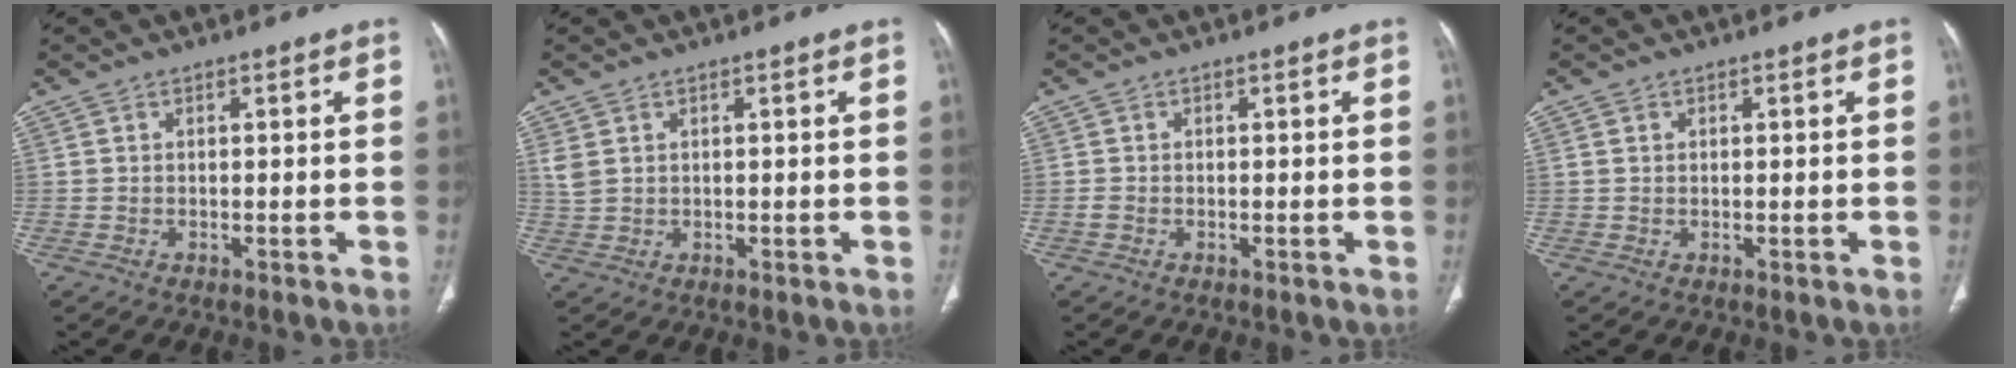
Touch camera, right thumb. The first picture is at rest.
{"total": 2.3, "force": [1.1, 1.6, 1.2], "torque": [-0.033, 0.003, 0.031]}
{"total": 0.8, "force": [-0.4, 0.6, 0.5], "torque": [-0.016, -0.002, -0.009]}
{"total": 0.8, "force": [0.3, 0.7, 0.3], "torque": [-0.002, 0.000, 0.006]}